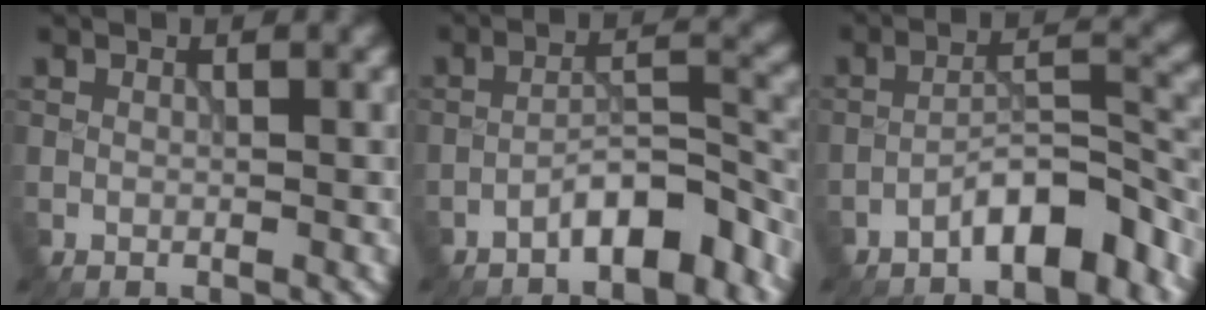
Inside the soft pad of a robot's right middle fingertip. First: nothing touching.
{"total": 4.7, "force": [-3.4, 1.2, 3.1], "torque": [-0.046, 0.017, -0.061]}
{"total": 5.4, "force": [-3.9, 1.3, 3.4], "torque": [-0.050, 0.015, -0.069]}